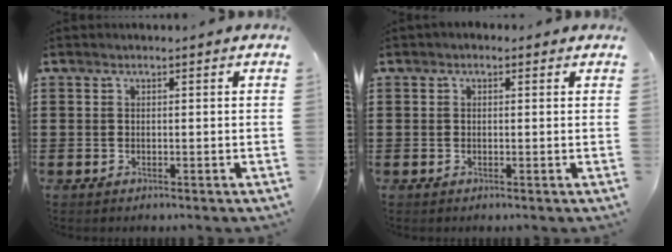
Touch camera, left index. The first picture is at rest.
{"total": 0.7, "force": [0.0, 0.6, 0.3], "torque": [-0.007, 0.006, -0.002]}